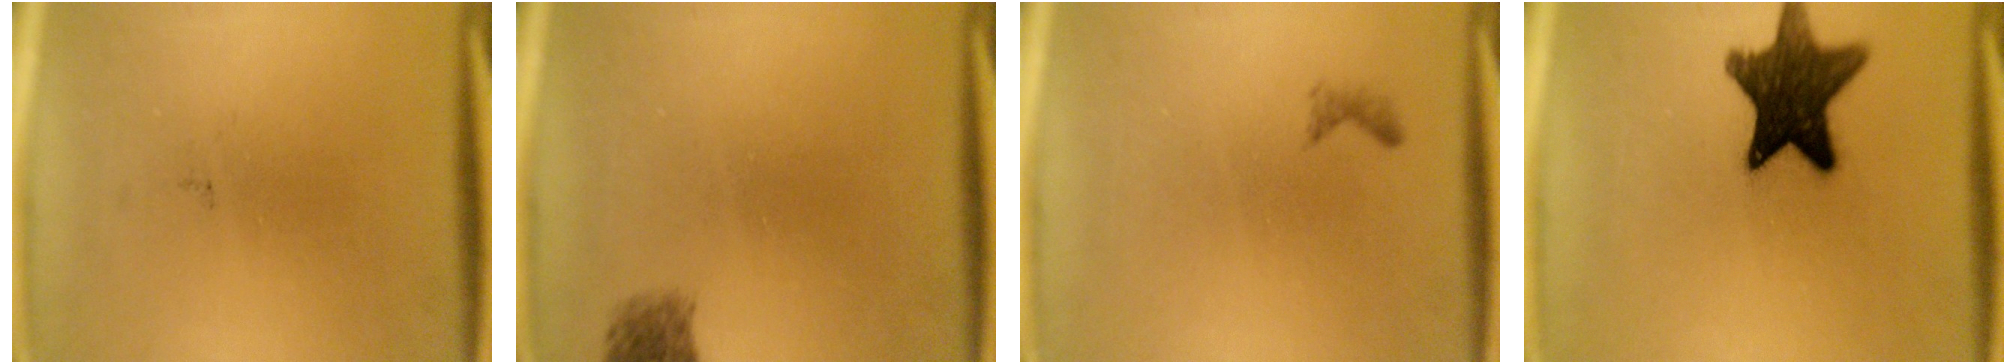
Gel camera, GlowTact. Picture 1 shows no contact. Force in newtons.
{"total": 1.9}
{"total": 0.6}
{"total": 14.3}